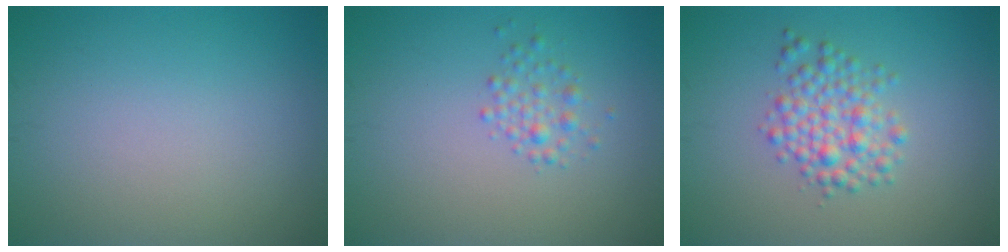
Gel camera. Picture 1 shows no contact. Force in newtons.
{"total": 1.7, "press": 1.7, "slide": 0.0}
{"total": 3.3, "press": 3.3, "slide": 0.1}